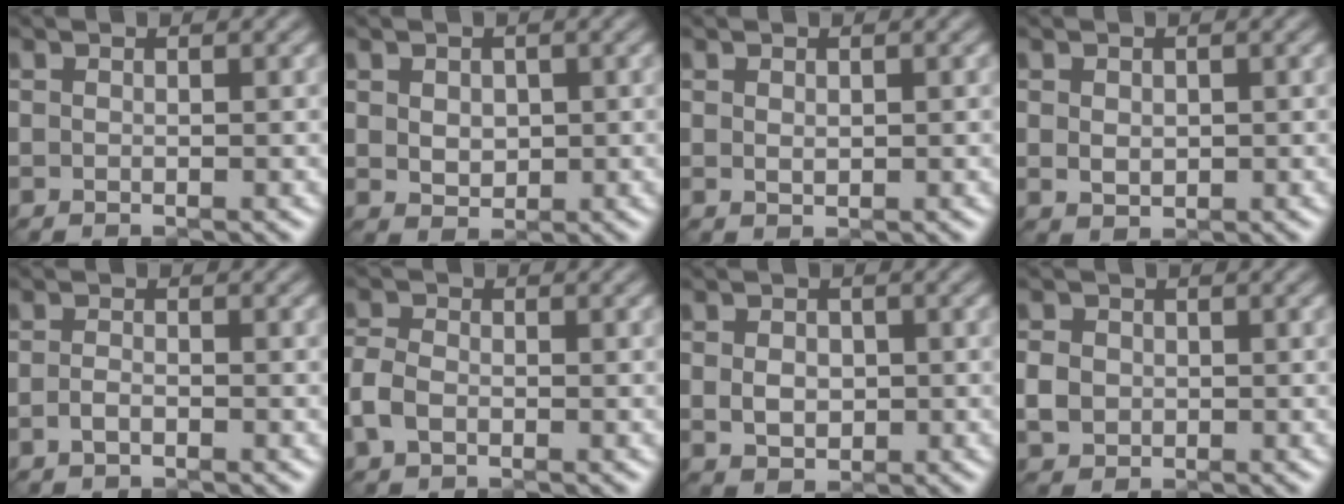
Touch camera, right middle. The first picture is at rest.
{"total": 2.1, "force": [0.4, 1.7, 1.2], "torque": [-0.023, -0.003, 0.011]}
{"total": 0.8, "force": [0.3, 0.5, 0.5], "torque": [-0.009, -0.002, 0.007]}
{"total": 1.6, "force": [0.2, 1.3, 1.0], "torque": [-0.018, -0.003, 0.006]}
{"total": 1.1, "force": [-0.6, 0.5, 0.8], "torque": [-0.018, 0.000, -0.014]}
{"total": 2.6, "force": [-1.0, 1.8, 1.7], "torque": [-0.036, 0.002, -0.027]}
{"total": 2.6, "force": [-0.1, 2.0, 1.6], "torque": [-0.030, -0.003, -0.003]}
{"total": 2.3, "force": [-0.1, 2.0, 1.0], "torque": [-0.021, -0.002, -0.004]}